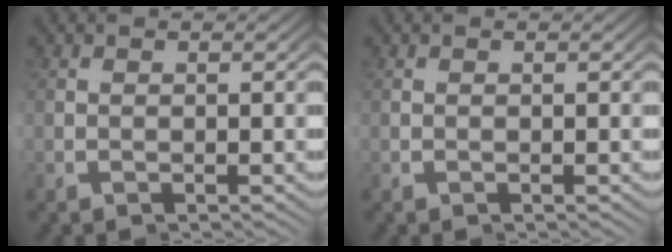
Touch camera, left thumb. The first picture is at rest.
{"total": 0.0}